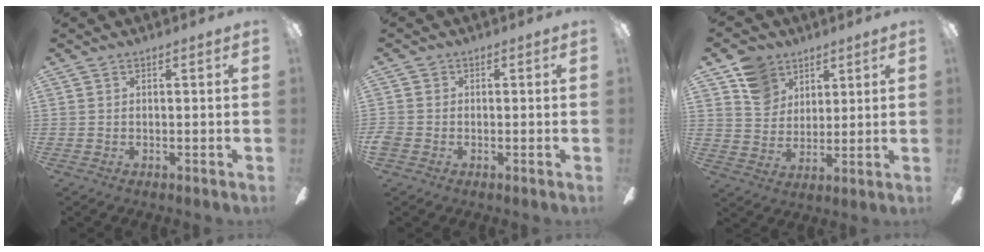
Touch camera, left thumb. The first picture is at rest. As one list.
[{"total": 2.3, "force": [-0.8, 2.0, 0.9], "torque": [-0.020, 0.005, -0.017]}, {"total": 10.0, "force": [6.3, 7.4, 2.4], "torque": [-0.050, -0.022, 0.122]}]